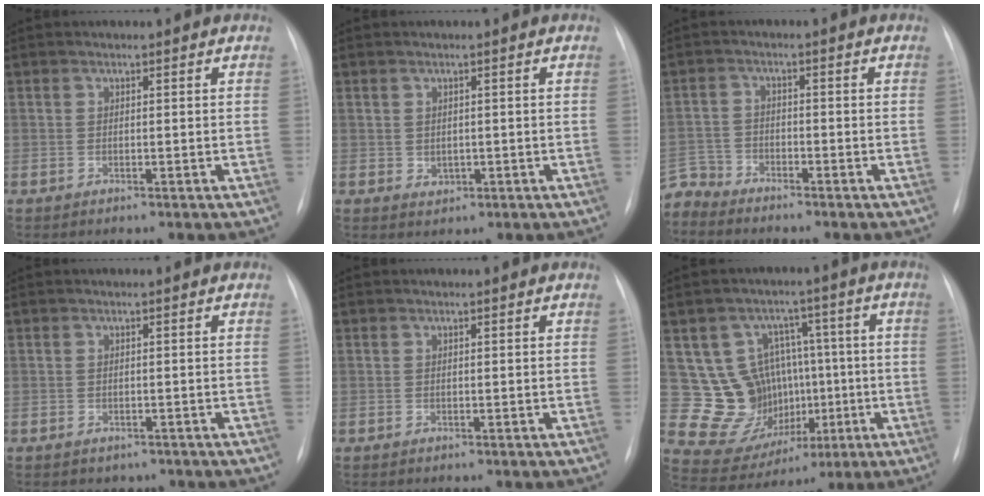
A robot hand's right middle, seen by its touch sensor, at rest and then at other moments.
{"total": 1.5, "force": [-0.1, 1.3, 0.8], "torque": [-0.014, -0.001, 0.006]}
{"total": 4.4, "force": [-4.3, 0.6, -0.9], "torque": [0.020, -0.004, -0.085]}
{"total": 1.6, "force": [-1.1, 1.2, 0.2], "torque": [-0.008, 0.001, -0.010]}
{"total": 0.0}
{"total": 12.8, "force": [0.2, 12.0, 4.4], "torque": [-0.057, 0.054, 0.038]}